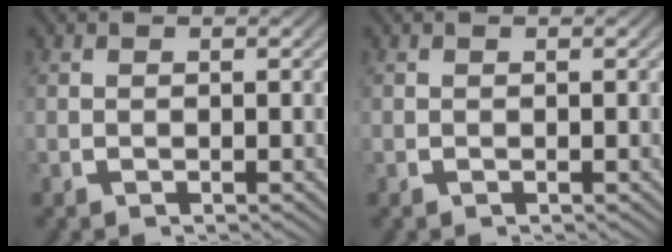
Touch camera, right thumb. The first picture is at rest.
{"total": 0.0}